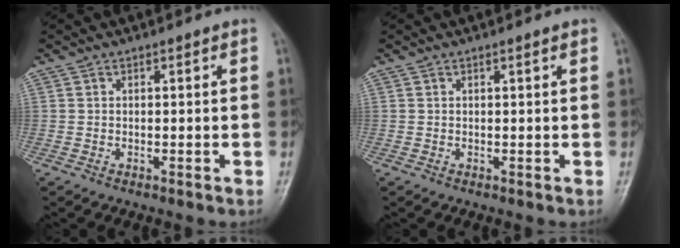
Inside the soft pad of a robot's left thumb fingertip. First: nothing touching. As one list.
[{"total": 0.8, "force": [0.4, 0.0, 0.6], "torque": [-0.010, 0.001, 0.005]}]